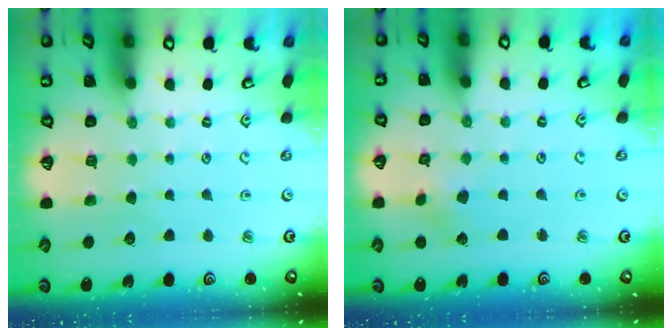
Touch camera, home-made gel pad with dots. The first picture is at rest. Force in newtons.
{"total": 2.9, "press": 2.9, "slide": 0.7}